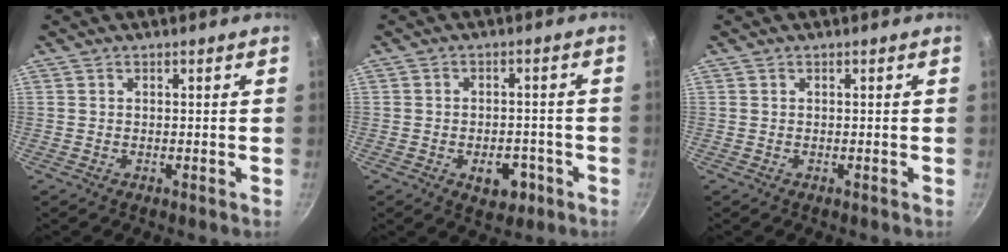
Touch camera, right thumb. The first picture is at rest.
{"total": 6.1, "force": [-2.5, 4.0, 3.8], "torque": [-0.029, 0.016, -0.029]}
{"total": 0.0}